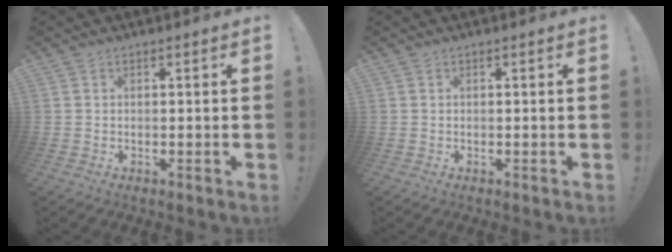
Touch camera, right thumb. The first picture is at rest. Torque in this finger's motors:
{"motor_torque": [0.00, 0.00, 0.00, 0.00, 0.00]}